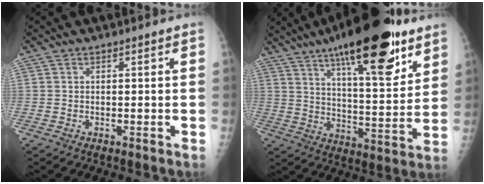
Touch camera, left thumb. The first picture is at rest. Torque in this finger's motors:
{"motor_torque": [3.59, 1.42, 1.72, -1.05, 0.39]}